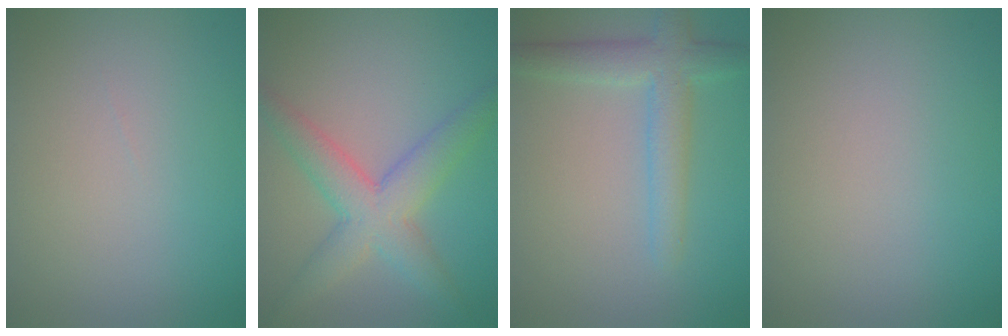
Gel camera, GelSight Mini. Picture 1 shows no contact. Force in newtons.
{"total": 5.3, "press": 5.3, "slide": 0.1}
{"total": 2.9, "press": 2.9, "slide": 0.1}
{"total": 0.0}